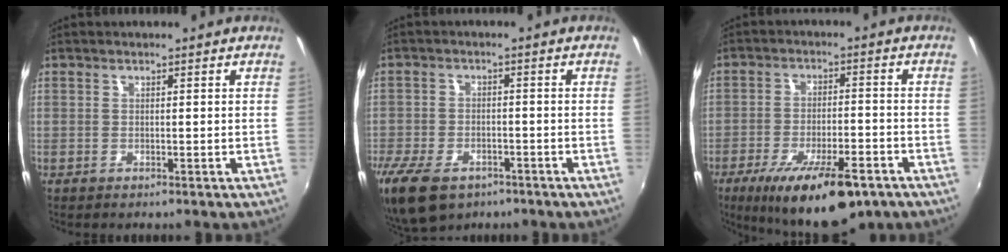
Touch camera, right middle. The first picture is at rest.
{"total": 12.7, "force": [-8.2, 7.0, 6.8], "torque": [-0.172, -0.032, -0.145]}
{"total": 17.2, "force": [-10.8, 5.5, 12.2], "torque": [-0.219, -0.035, -0.160]}